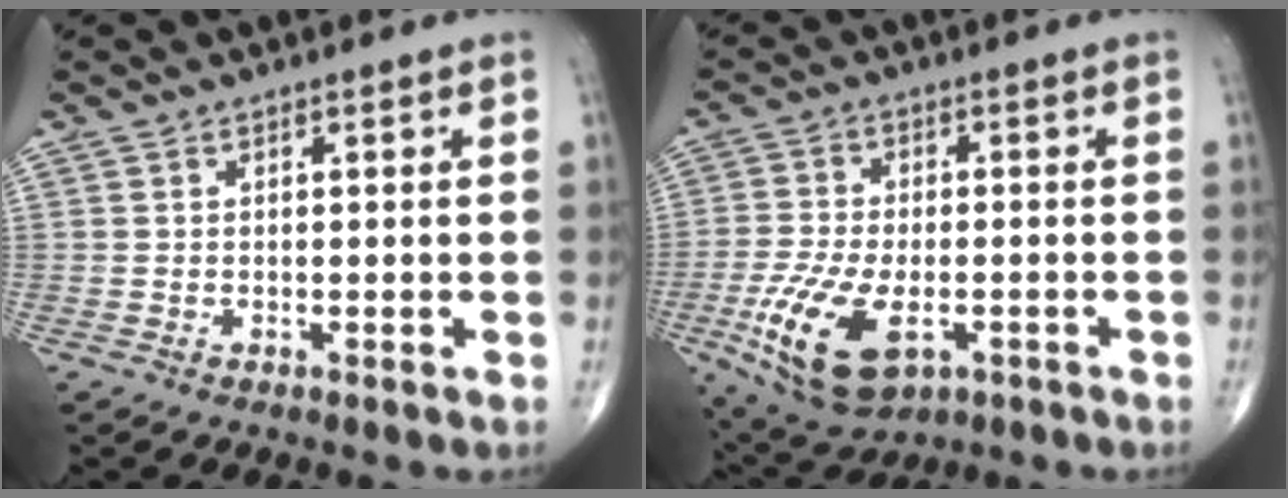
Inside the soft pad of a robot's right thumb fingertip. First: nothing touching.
{"total": 13.9, "force": [-4.8, 7.2, 10.9], "torque": [-0.214, 0.001, -0.076]}